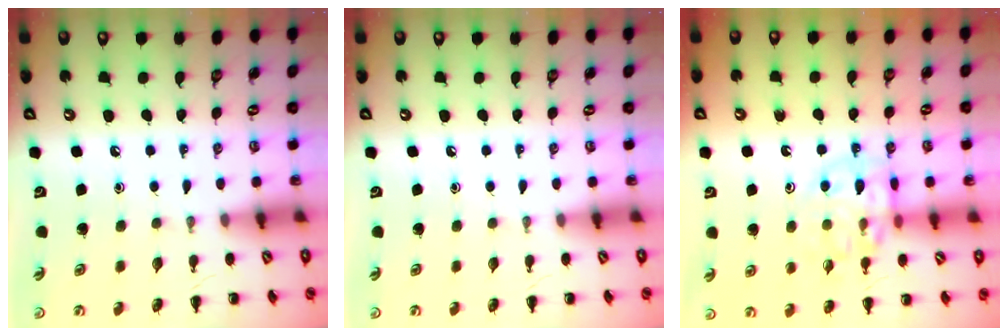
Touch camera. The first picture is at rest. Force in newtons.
{"total": 0.0}
{"total": 11.2, "press": 11.0, "slide": 1.9}